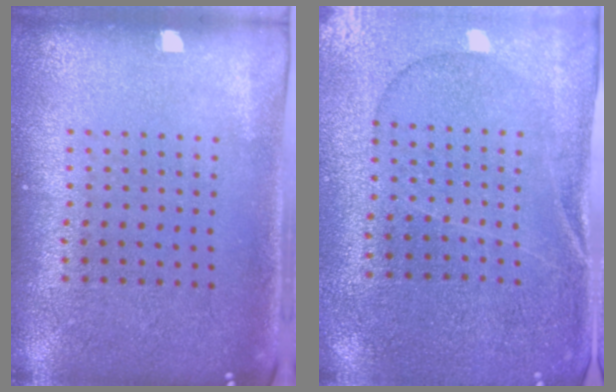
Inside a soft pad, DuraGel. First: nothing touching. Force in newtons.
{"total": 0.5, "press": 0.4, "slide": 0.4}